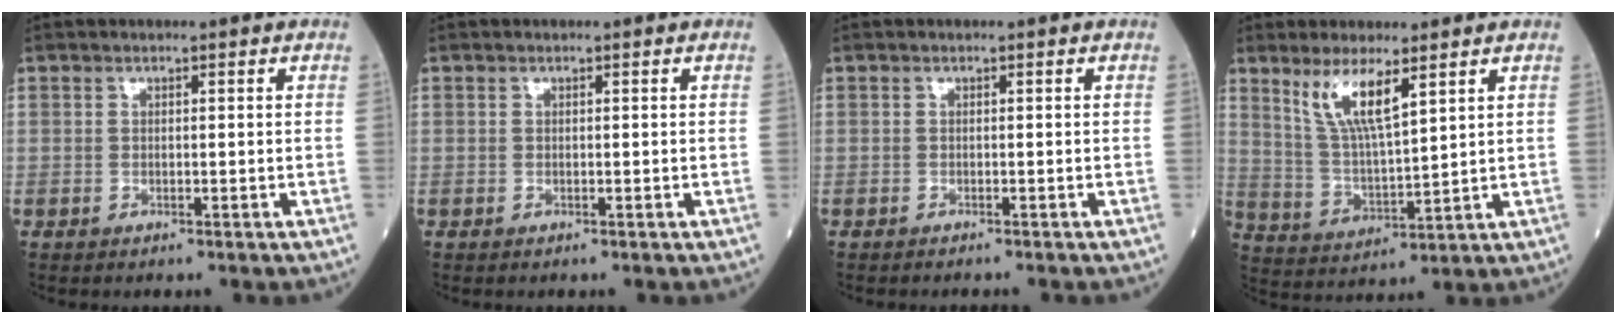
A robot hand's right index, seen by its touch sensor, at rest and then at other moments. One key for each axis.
{"total": 0.0}
{"total": 1.4, "fx": -1.3, "fy": 0.0, "fz": 0.4, "tx": -0.005, "ty": -0.002, "tz": -0.017}
{"total": 8.0, "fx": 4.7, "fy": 1.2, "fz": 6.3, "tx": -0.130, "ty": -0.008, "tz": 0.098}